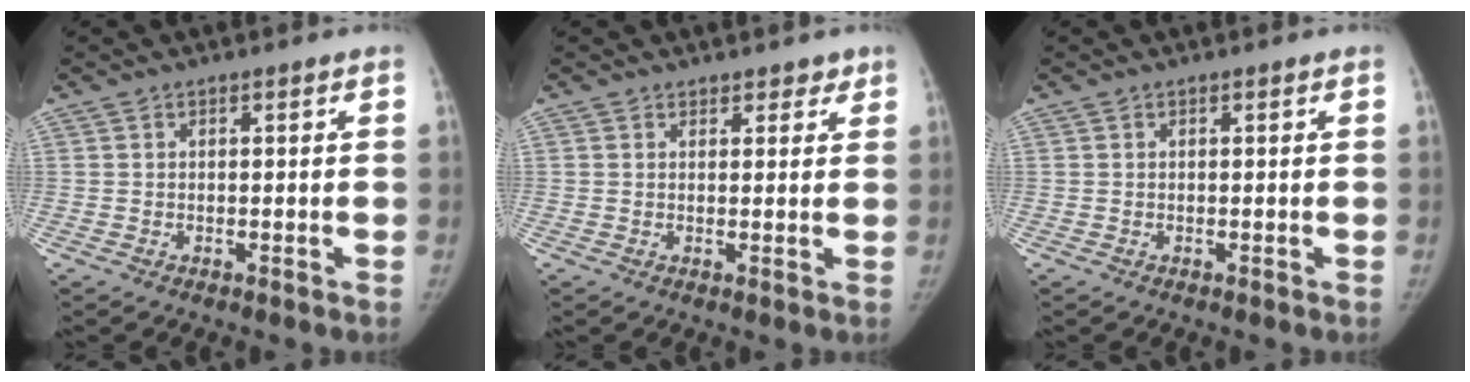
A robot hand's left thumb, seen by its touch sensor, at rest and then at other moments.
{"total": 2.6, "force": [2.0, 1.6, 0.7], "torque": [0.019, -0.009, 0.021]}
{"total": 0.0}